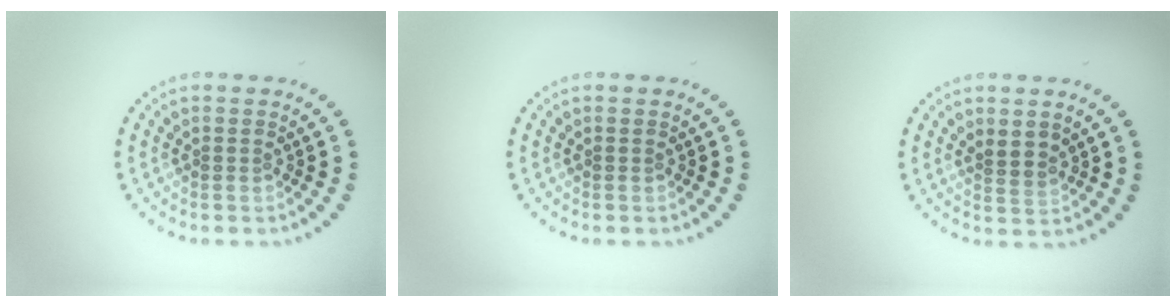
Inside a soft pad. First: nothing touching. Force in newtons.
{"total": 0.0}
{"total": 1.3, "press": 1.1, "slide": 0.7}